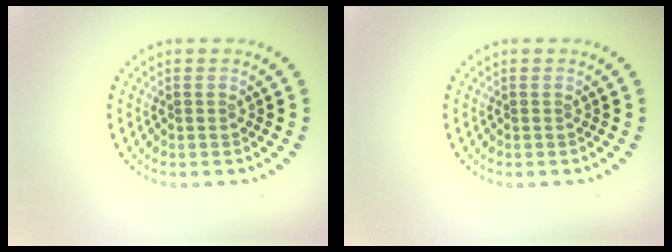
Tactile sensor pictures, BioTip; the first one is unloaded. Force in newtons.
{"total": 0.0}